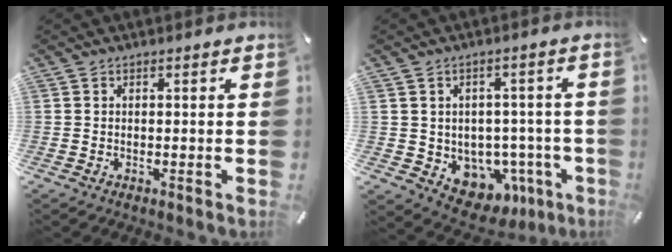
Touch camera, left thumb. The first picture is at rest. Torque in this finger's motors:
{"motor_torque": [0.20, 0.76, 0.58, 0.31, 0.13]}